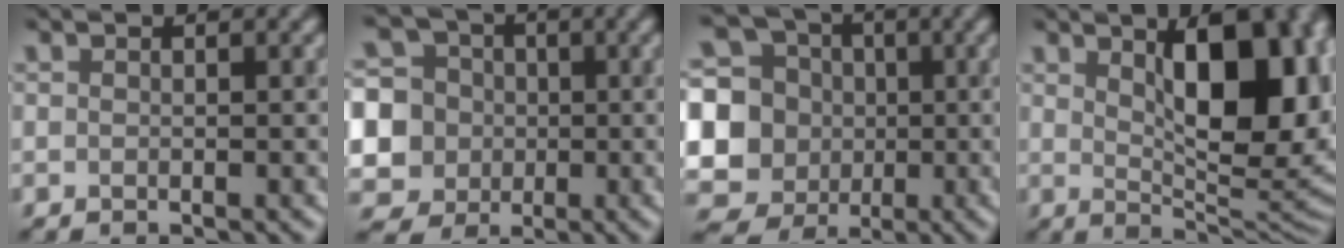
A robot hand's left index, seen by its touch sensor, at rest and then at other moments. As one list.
[{"total": 9.6, "force": [-0.4, 9.1, 3.0], "torque": [-0.104, 0.019, -0.030]}, {"total": 16.3, "force": [-0.7, 15.5, 4.9], "torque": [-0.162, 0.010, -0.043]}, {"total": 12.9, "force": [3.4, 5.6, 11.1], "torque": [-0.121, 0.007, 0.045]}]